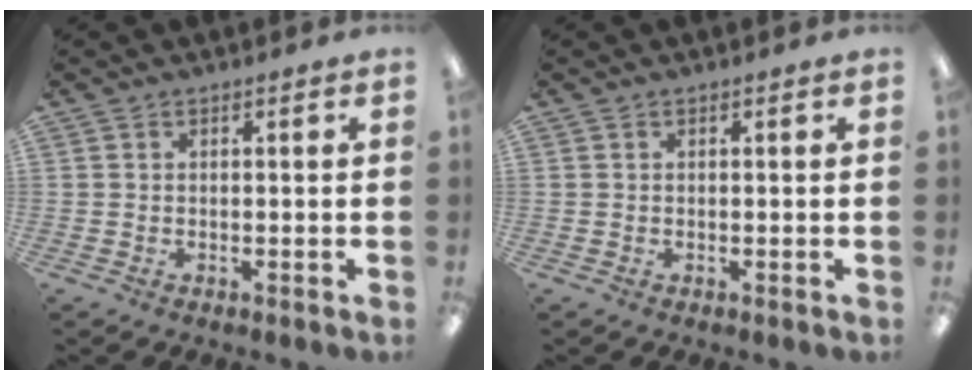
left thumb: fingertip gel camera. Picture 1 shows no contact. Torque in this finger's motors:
{"motor_torque": [0.05, 0.00, -0.13, -0.05, 0.00]}